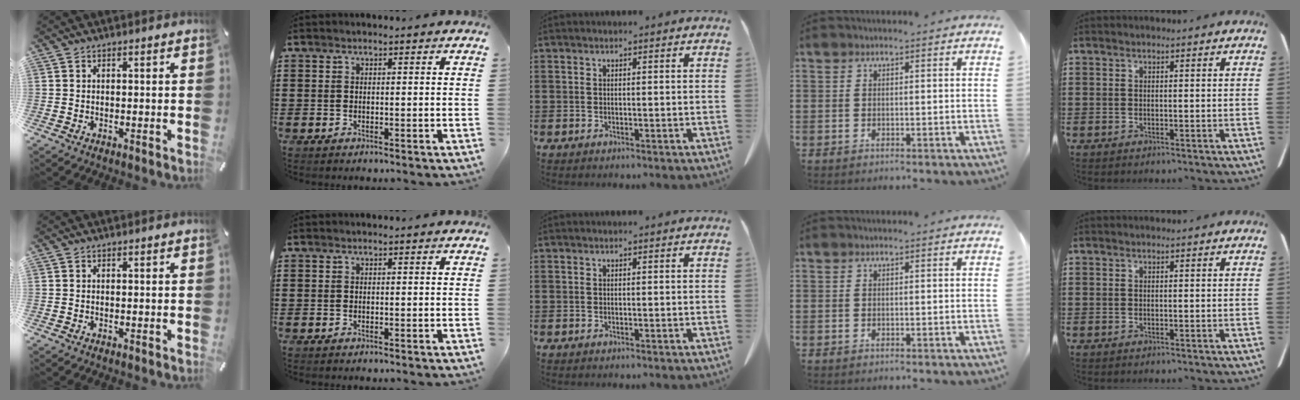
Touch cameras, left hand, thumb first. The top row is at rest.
{}